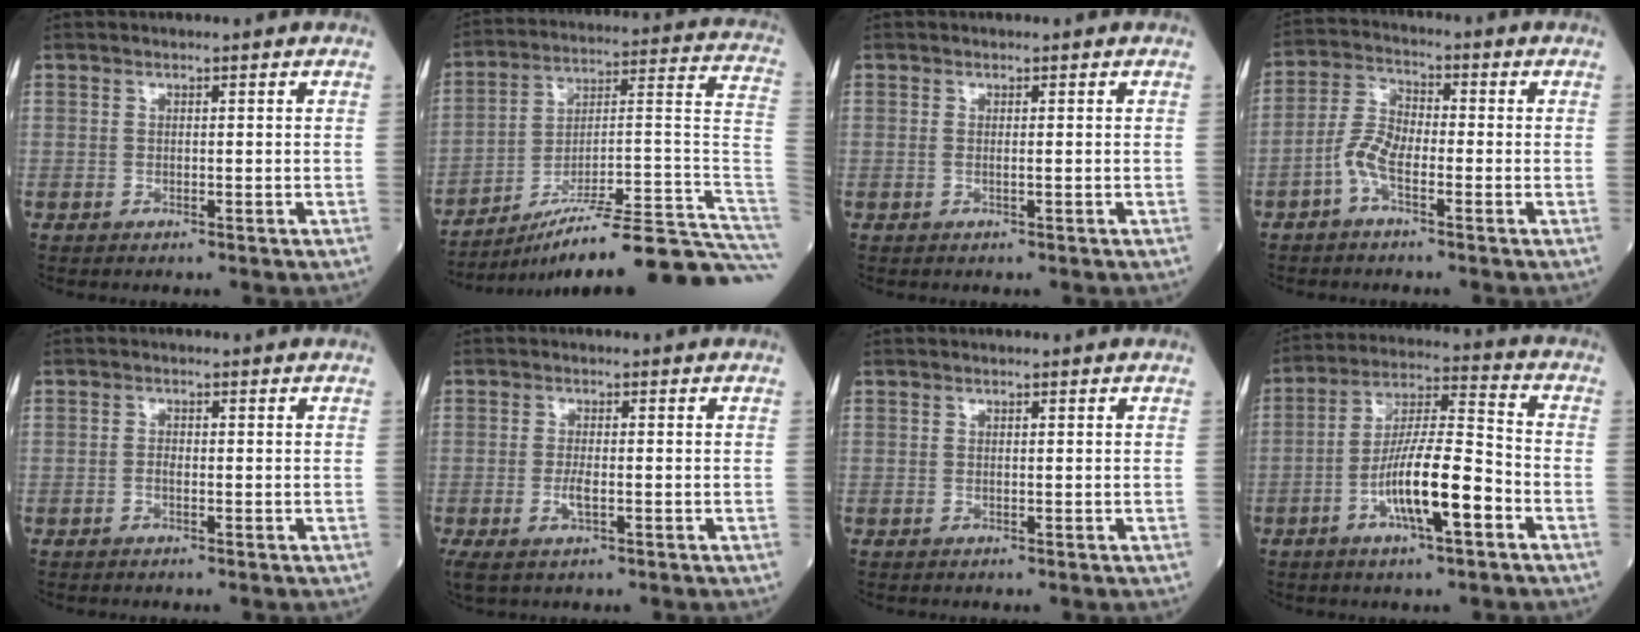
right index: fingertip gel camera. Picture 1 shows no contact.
{"total": 25.9, "force": [-20.2, 0.9, 16.2], "torque": [-0.134, 0.028, -0.300]}
{"total": 0.6, "force": [0.0, 0.1, 0.6], "torque": [-0.016, -0.002, 0.001]}
{"total": 5.4, "force": [-2.5, 2.0, 4.4], "torque": [-0.096, 0.010, -0.056]}
{"total": 0.8, "force": [-0.4, 0.4, 0.6], "torque": [-0.011, 0.002, -0.007]}
{"total": 3.3, "force": [-1.0, 0.9, 3.0], "torque": [-0.070, -0.006, -0.016]}
{"total": 0.0}
{"total": 12.5, "force": [-4.7, 1.9, 11.4], "torque": [-0.210, 0.003, -0.084]}